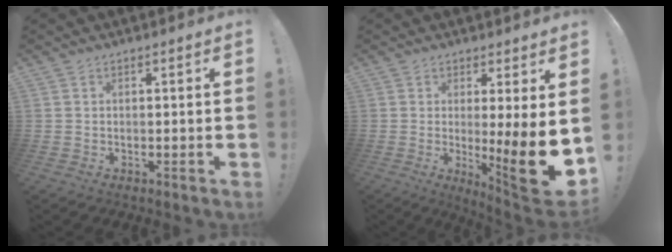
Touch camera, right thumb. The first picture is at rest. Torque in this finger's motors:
{"motor_torque": [0.44, 0.59, 0.85, 0.66, 0.18]}